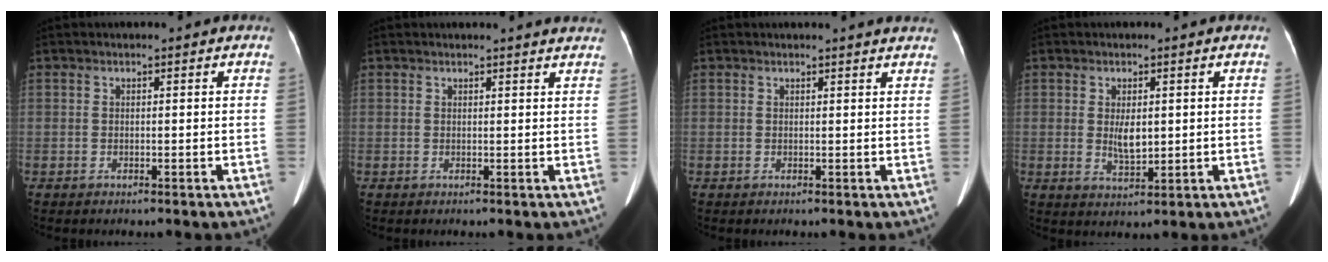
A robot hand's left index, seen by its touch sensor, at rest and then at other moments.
{"total": 4.9, "force": [4.8, 0.5, 1.1], "torque": [-0.010, 0.002, 0.035]}
{"total": 4.1, "force": [4.0, 0.3, 1.0], "torque": [-0.012, 0.004, 0.031]}
{"total": 3.6, "force": [0.4, 1.5, 3.3], "torque": [-0.063, -0.004, 0.015]}